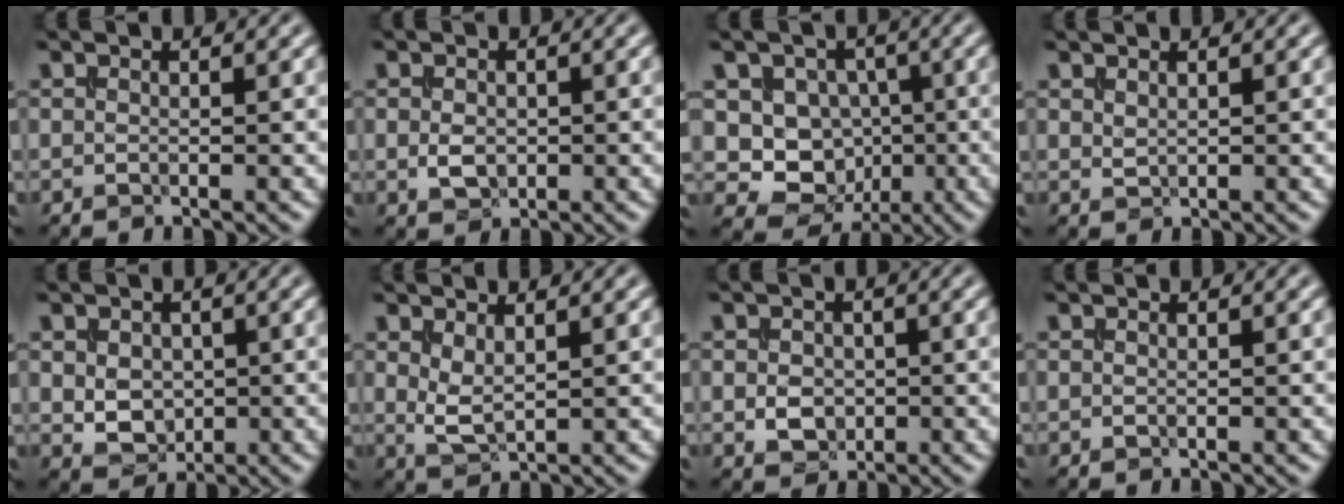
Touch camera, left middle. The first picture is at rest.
{"total": 1.9, "force": [-0.2, 1.4, 1.2], "torque": [-0.027, -0.002, -0.006]}
{"total": 7.2, "force": [0.0, 6.5, 3.2], "torque": [-0.043, 0.001, -0.021]}
{"total": 0.7, "force": [0.6, 0.3, 0.3], "torque": [-0.013, -0.002, 0.017]}
{"total": 3.1, "force": [0.1, 2.4, 1.9], "torque": [-0.041, -0.007, 0.009]}
{"total": 2.0, "force": [0.9, 0.8, 1.7], "torque": [-0.042, -0.004, 0.023]}
{"total": 2.5, "force": [-0.3, 2.0, 1.4], "torque": [-0.029, -0.003, -0.009]}
{"total": 0.0}